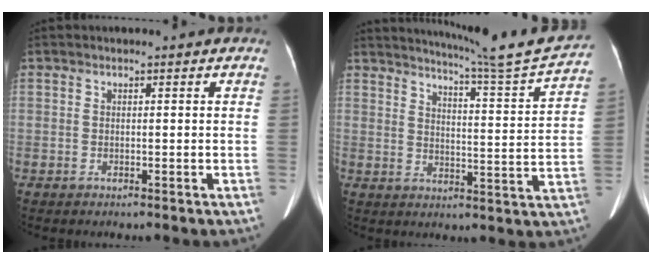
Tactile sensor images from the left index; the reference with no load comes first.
{"total": 15.6, "force": [14.7, -2.2, 4.6], "torque": [-0.082, -0.061, 0.191]}